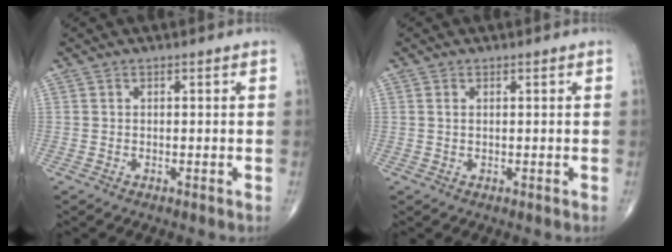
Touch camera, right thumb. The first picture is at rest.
{"total": 0.6, "force": [0.2, 0.3, 0.5], "torque": [-0.013, 0.004, 0.005]}